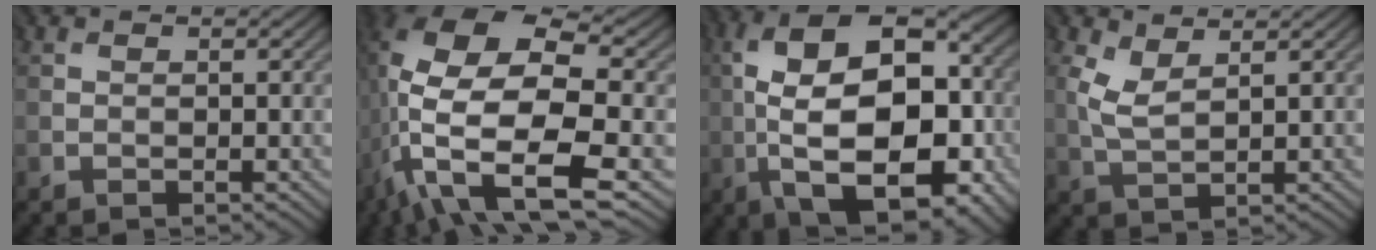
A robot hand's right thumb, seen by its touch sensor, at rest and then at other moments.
{"total": 14.8, "force": [-3.2, 6.7, 12.8], "torque": [-0.268, -0.007, -0.050]}
{"total": 17.6, "force": [-3.0, 8.5, 15.1], "torque": [-0.241, 0.012, -0.049]}
{"total": 2.7, "force": [1.6, 1.0, 2.0], "torque": [-0.062, -0.002, 0.038]}